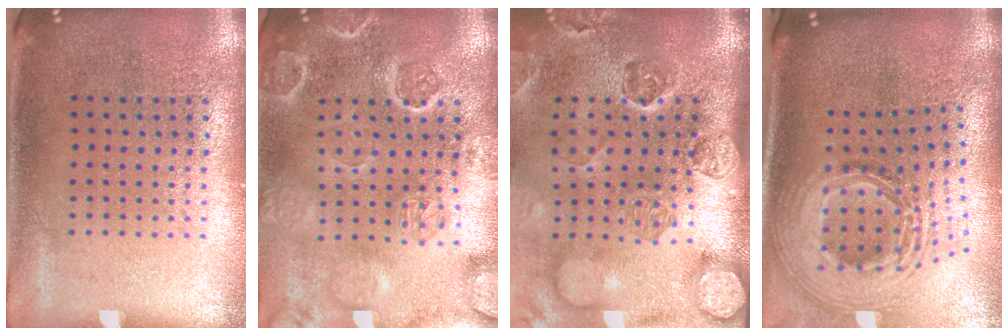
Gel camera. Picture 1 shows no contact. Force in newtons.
{"total": 3.3, "press": 3.1, "slide": 0.9}
{"total": 4.8, "press": 3.5, "slide": 3.3}
{"total": 3.0, "press": 2.0, "slide": 2.2}